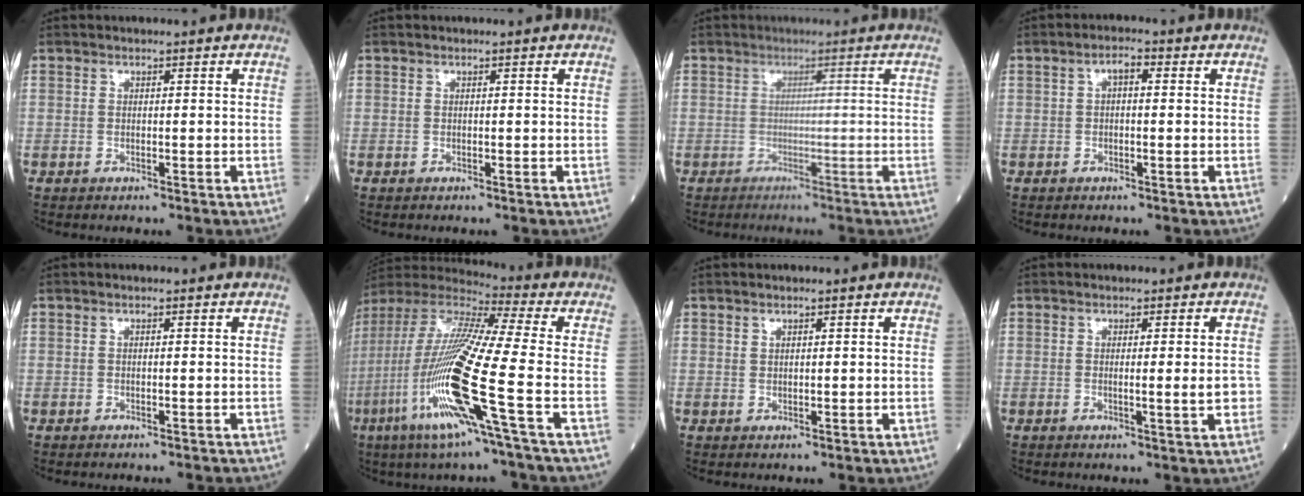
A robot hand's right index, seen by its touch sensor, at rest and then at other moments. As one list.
[{"total": 0.0}, {"total": 1.0, "force": [-0.9, -0.1, 0.3], "torque": [0.000, 0.002, -0.014]}, {"total": 2.4, "force": [0.5, 0.9, 2.1], "torque": [-0.036, 0.011, 0.005]}, {"total": 1.1, "force": [-1.1, -0.1, 0.2], "torque": [0.000, 0.000, -0.015]}, {"total": 20.0, "force": [-6.5, -0.4, 18.9], "torque": [-0.414, -0.032, -0.142]}, {"total": 0.5, "force": [0.5, 0.1, 0.2], "torque": [-0.003, -0.003, 0.009]}, {"total": 2.9, "force": [-0.2, 0.2, 2.9], "torque": [-0.036, -0.002, -0.003]}]